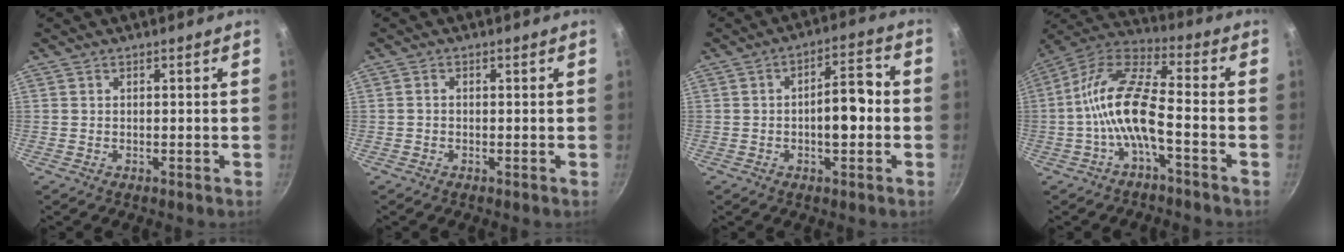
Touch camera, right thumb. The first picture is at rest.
{"total": 0.7, "force": [-0.2, 0.6, 0.4], "torque": [-0.006, 0.005, -0.005]}
{"total": 8.1, "force": [-1.1, 3.5, 7.2], "torque": [-0.089, 0.033, -0.020]}
{"total": 13.1, "force": [-3.7, 4.6, 11.7], "torque": [-0.235, 0.045, -0.083]}